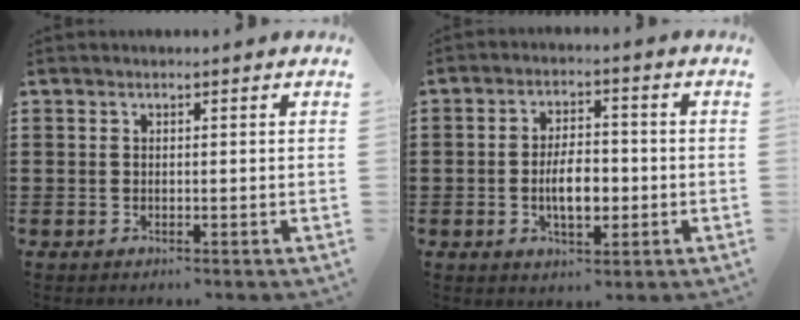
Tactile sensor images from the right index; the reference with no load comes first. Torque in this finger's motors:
{"motor_torque": [1.78, 0.36, 0.81, 0.19]}